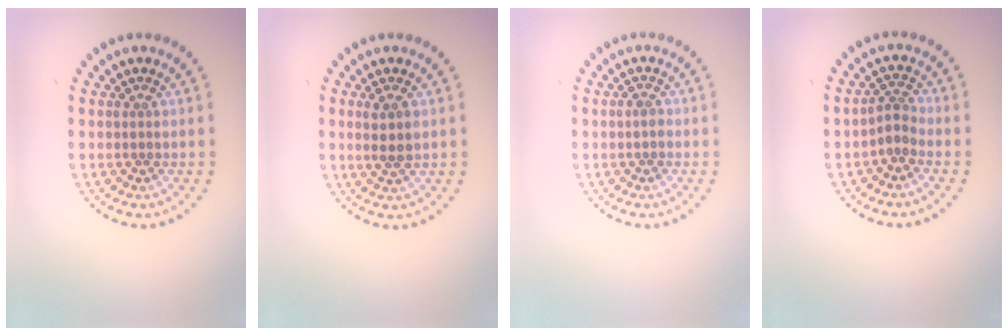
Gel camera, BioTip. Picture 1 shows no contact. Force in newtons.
{"total": 2.0, "press": 1.8, "slide": 0.7}
{"total": 1.1, "press": 1.0, "slide": 0.4}
{"total": 2.1, "press": 1.4, "slide": 1.5}